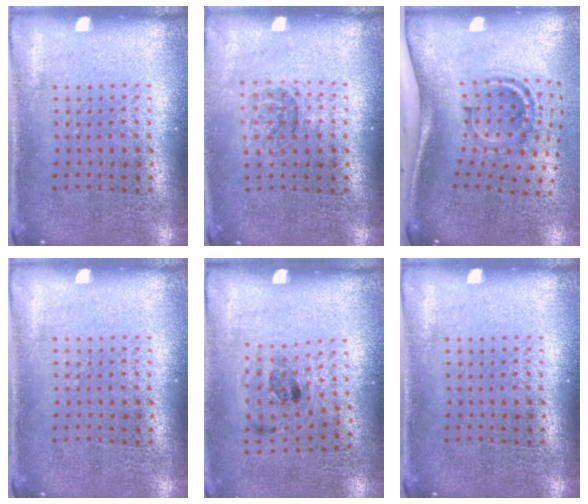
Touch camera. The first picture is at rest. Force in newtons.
{"total": 1.2, "press": 1.0, "slide": 0.7}
{"total": 2.0, "press": 1.3, "slide": 1.6}
{"total": 0.0}
{"total": 1.2, "press": 0.8, "slide": 0.9}
{"total": 0.0}